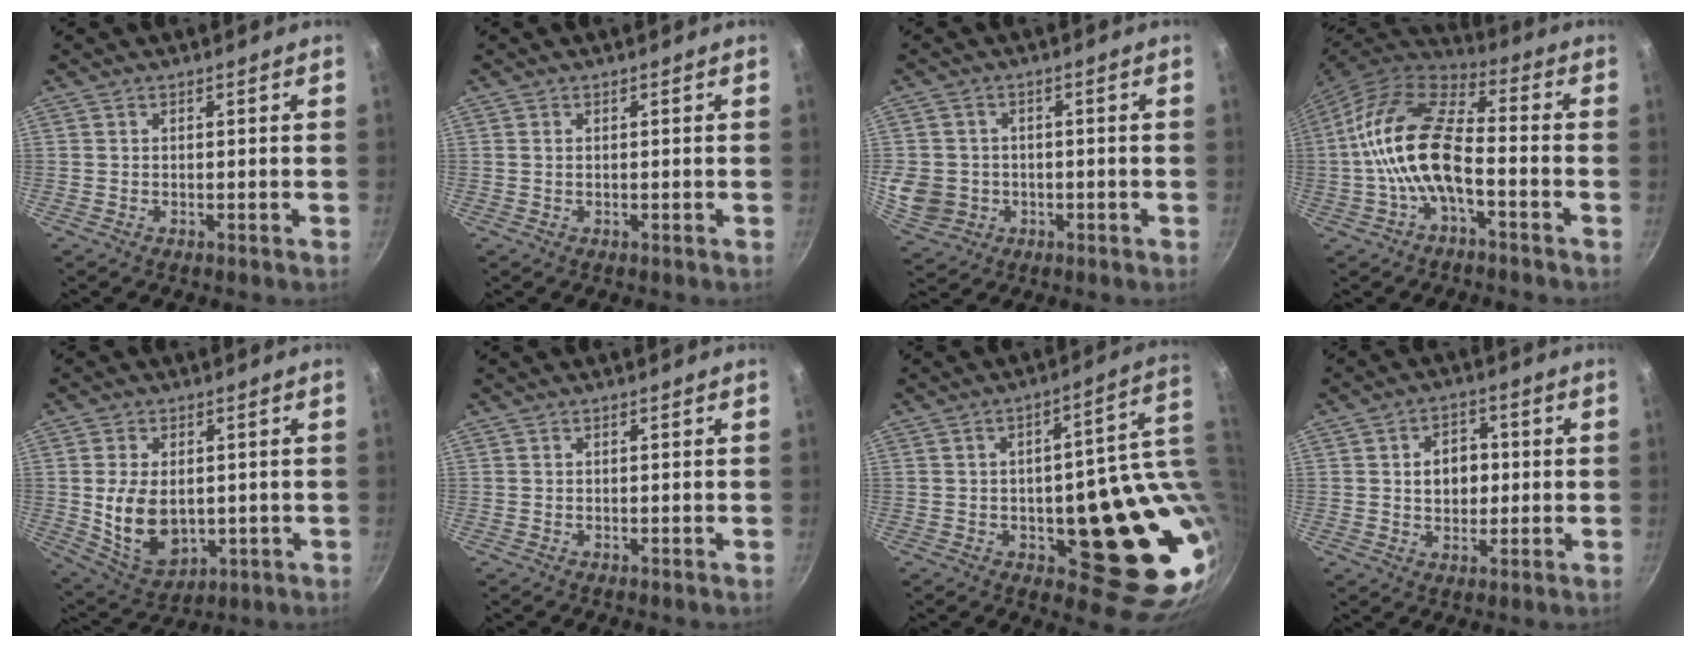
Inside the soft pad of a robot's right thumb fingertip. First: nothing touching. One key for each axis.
{"total": 0.6, "fx": 0.1, "fy": 0.3, "fz": 0.4, "tx": -0.009, "ty": 0.001, "tz": 0.002}
{"total": 8.4, "fx": -1.0, "fy": 7.6, "fz": 3.4, "tx": -0.052, "ty": 0.006, "tz": -0.007}
{"total": 15.4, "fx": -3.1, "fy": 7.2, "fz": 13.3, "tx": -0.247, "ty": 0.041, "tz": -0.071}
{"total": 11.8, "fx": 0.0, "fy": 7.9, "fz": 8.8, "tx": -0.140, "ty": -0.015, "tz": 0.023}
{"total": 0.0}
{"total": 21.3, "fx": 0.5, "fy": 10.4, "fz": 18.6, "tx": -0.182, "ty": -0.015, "tz": 0.019}
{"total": 7.1, "fx": 0.6, "fy": 5.5, "fz": 4.5, "tx": -0.039, "ty": 0.006, "tz": 0.007}